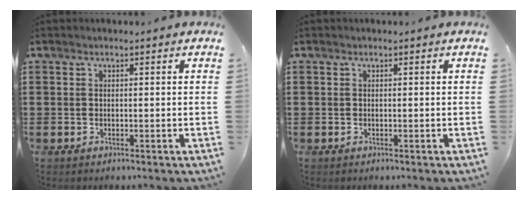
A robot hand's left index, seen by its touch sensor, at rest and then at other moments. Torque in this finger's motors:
{"motor_torque": [0.00, 0.00, 0.00, 0.00]}